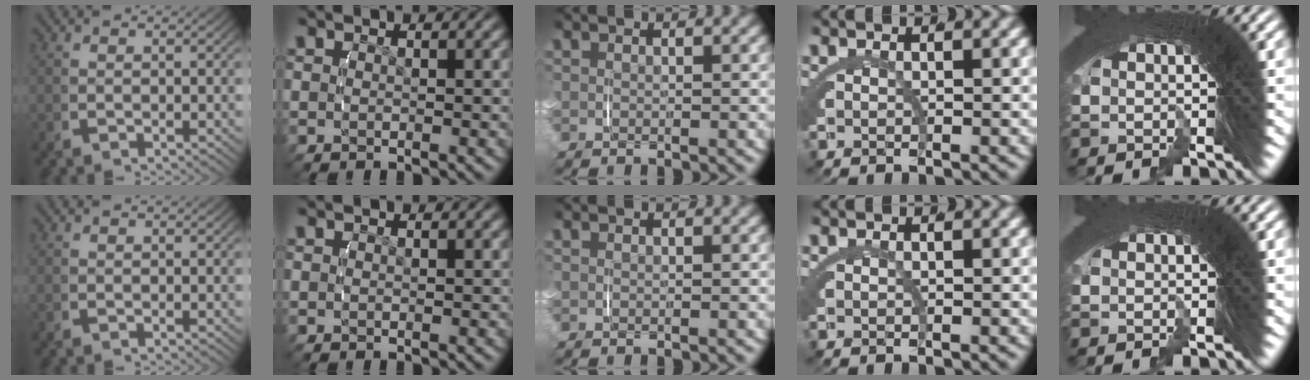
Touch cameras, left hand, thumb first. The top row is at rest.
{}